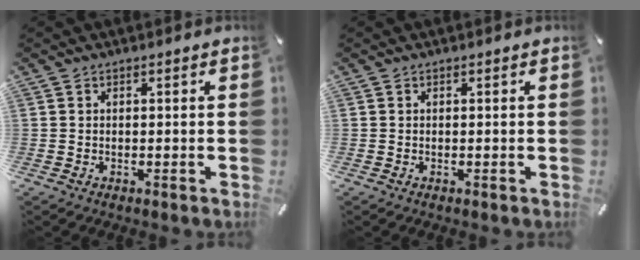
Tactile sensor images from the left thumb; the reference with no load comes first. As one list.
[{"total": 0.0}]